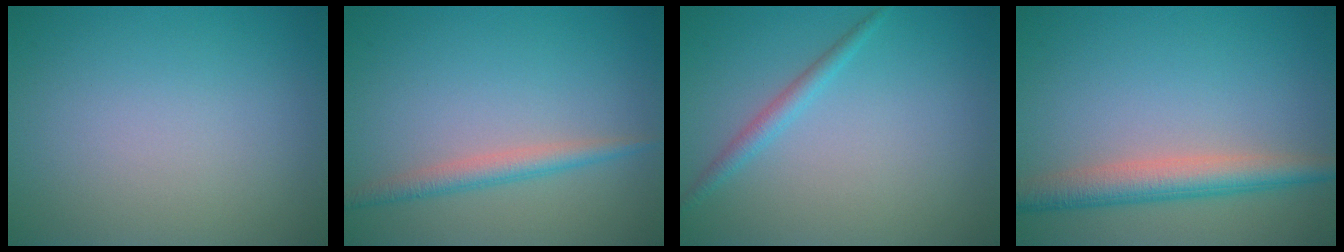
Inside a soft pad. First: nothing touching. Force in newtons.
{"total": 2.2, "press": 2.2, "slide": 0.0}
{"total": 1.6, "press": 1.6, "slide": 0.1}
{"total": 4.3, "press": 4.3, "slide": 0.3}